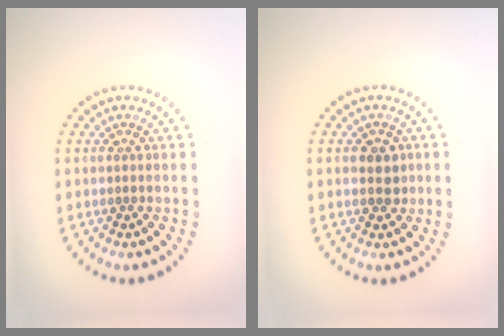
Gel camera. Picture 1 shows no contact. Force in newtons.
{"total": 1.9, "press": 1.8, "slide": 0.3}